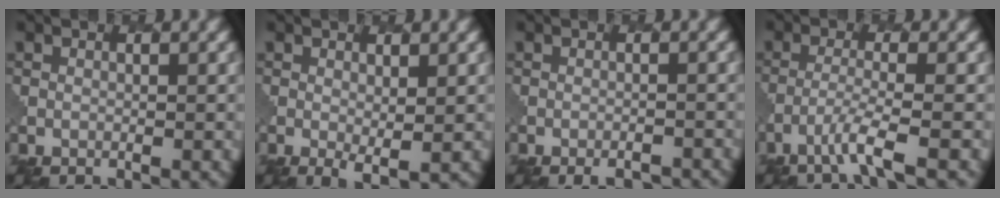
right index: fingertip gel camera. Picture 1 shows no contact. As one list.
[{"total": 1.6, "force": [0.3, 0.5, 1.5], "torque": [-0.029, -0.014, 0.010]}, {"total": 2.6, "force": [-2.3, 0.6, 1.2], "torque": [-0.011, 0.003, -0.030]}, {"total": 3.1, "force": [-1.9, 0.1, 2.4], "torque": [-0.044, 0.000, -0.053]}]